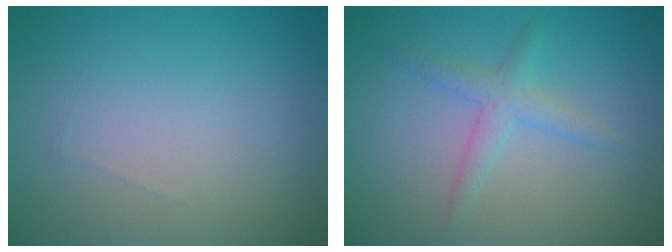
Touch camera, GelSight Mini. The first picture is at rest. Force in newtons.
{"total": 2.1, "press": 2.1, "slide": 0.1}